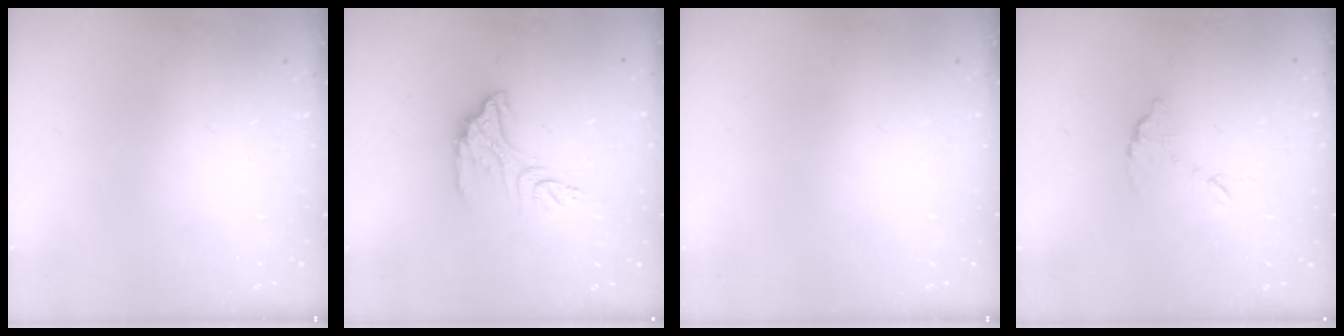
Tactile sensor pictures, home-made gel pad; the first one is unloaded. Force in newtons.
{"total": 12.5, "press": 12.4, "slide": 1.1}
{"total": 0.0}
{"total": 6.3, "press": 6.3, "slide": 0.4}